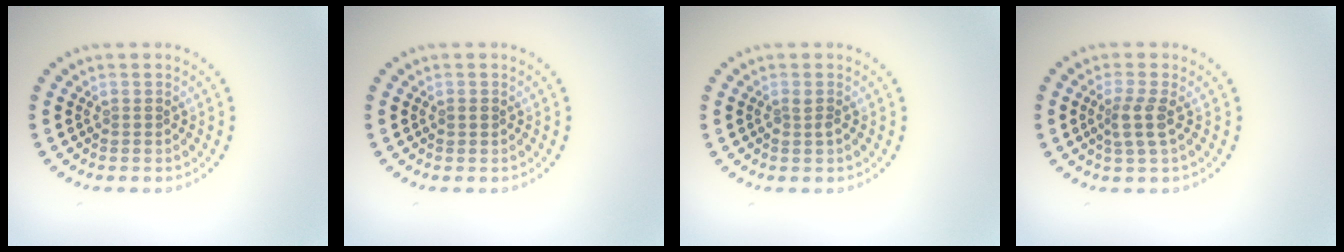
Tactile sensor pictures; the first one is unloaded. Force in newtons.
{"total": 0.8, "press": 0.8, "slide": 0.1}
{"total": 0.6, "press": 0.6, "slide": 0.1}
{"total": 2.2, "press": 1.8, "slide": 1.3}